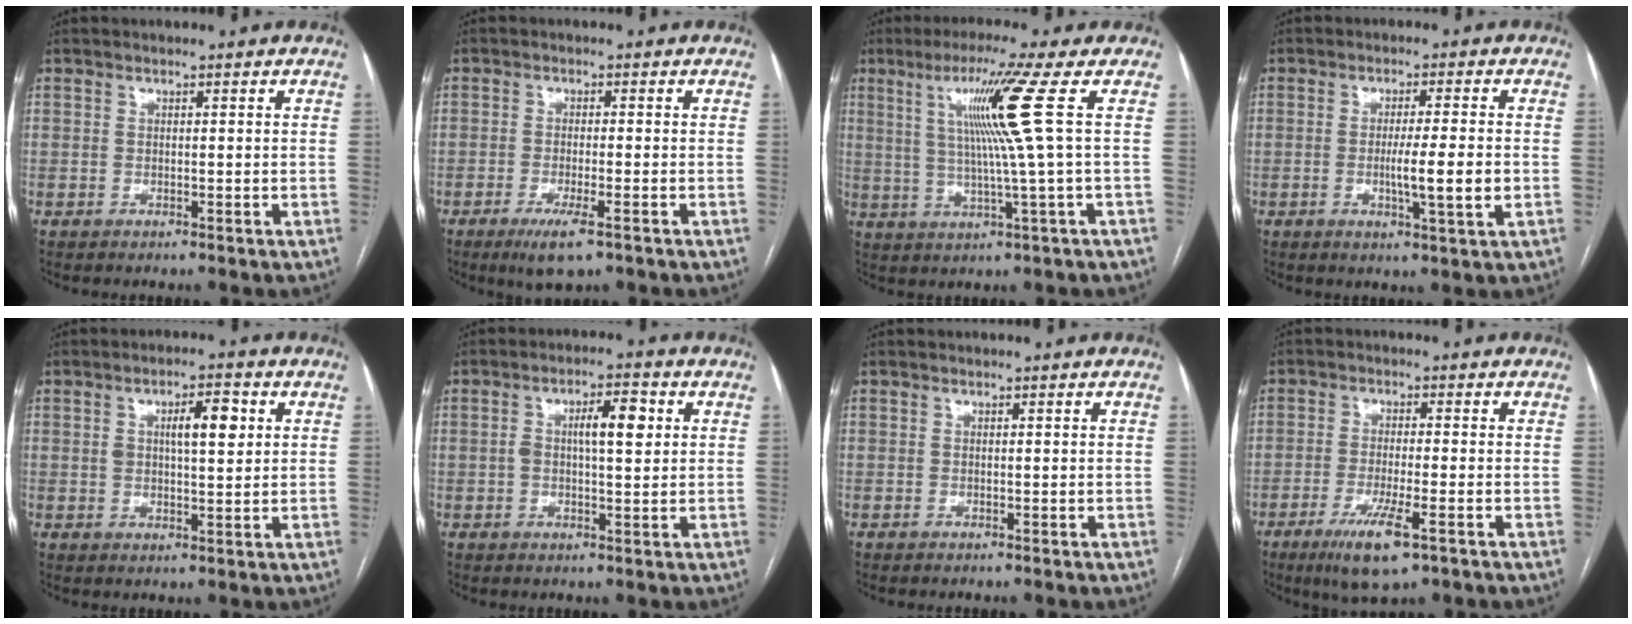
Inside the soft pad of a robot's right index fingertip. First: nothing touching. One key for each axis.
{"total": 5.2, "fx": -3.1, "fy": 0.7, "fz": 4.2, "tx": -0.077, "ty": -0.012, "tz": -0.050}
{"total": 10.0, "fx": 2.9, "fy": -3.1, "fz": 9.0, "tx": -0.157, "ty": 0.006, "tz": 0.062}
{"total": 6.5, "fx": -1.2, "fy": -0.4, "fz": 6.4, "tx": -0.105, "ty": -0.012, "tz": -0.020}
{"total": 5.9, "fx": 1.7, "fy": 1.7, "fz": 5.5, "tx": -0.091, "ty": 0.012, "tz": 0.028}
{"total": 6.1, "fx": 1.1, "fy": 1.6, "fz": 5.8, "tx": -0.104, "ty": 0.018, "tz": 0.019}
{"total": 0.0}
{"total": 7.8, "fx": -4.2, "fy": 0.8, "fz": 6.5, "tx": -0.123, "ty": -0.019, "tz": -0.069}